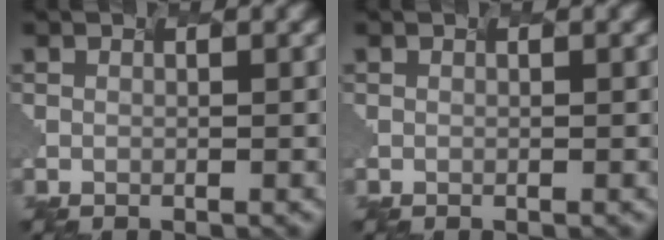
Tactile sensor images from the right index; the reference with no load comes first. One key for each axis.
{"total": 0.0}